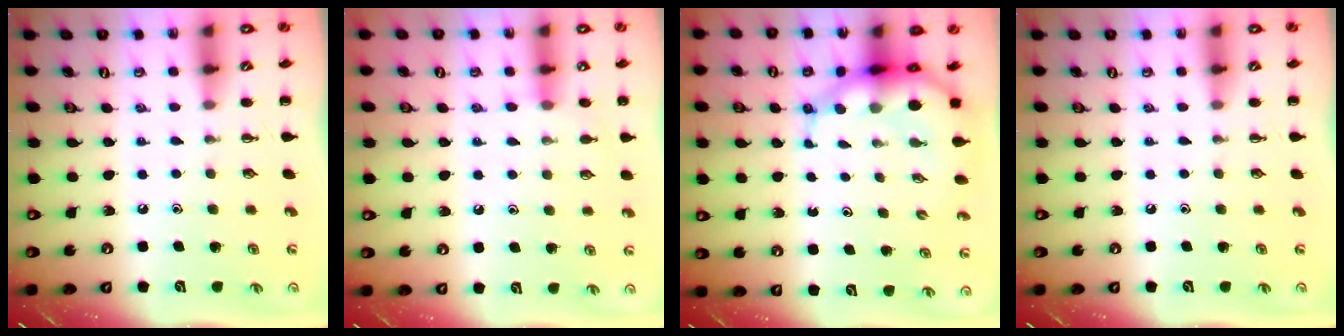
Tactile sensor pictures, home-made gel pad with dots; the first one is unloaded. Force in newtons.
{"total": 7.0, "press": 6.6, "slide": 2.2}
{"total": 8.4, "press": 8.0, "slide": 2.6}
{"total": 0.0}